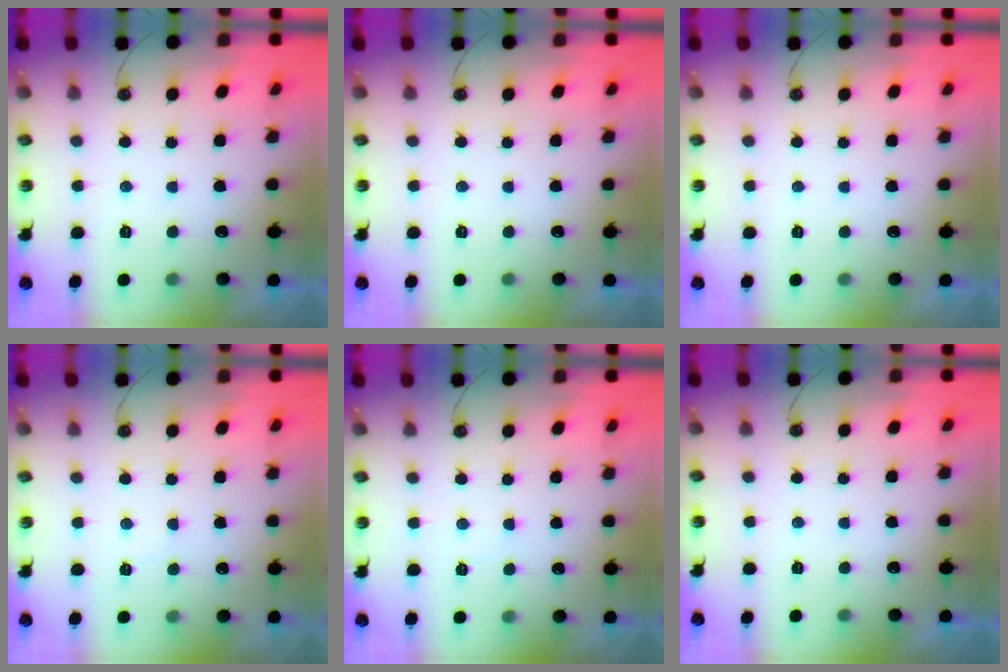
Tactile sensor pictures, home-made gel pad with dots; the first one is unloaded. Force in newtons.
{"total": 0.0}
{"total": 0.0}
{"total": 4.4, "press": 4.3, "slide": 0.7}
{"total": 4.9, "press": 4.8, "slide": 0.7}
{"total": 0.0}